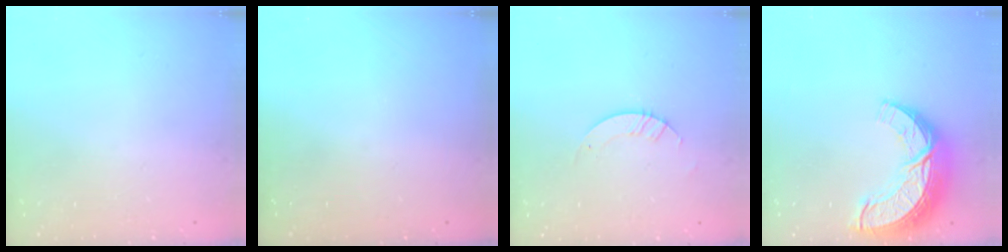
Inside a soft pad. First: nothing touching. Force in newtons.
{"total": 0.0}
{"total": 2.8, "press": 2.8, "slide": 0.2}
{"total": 15.1, "press": 15.1, "slide": 1.3}